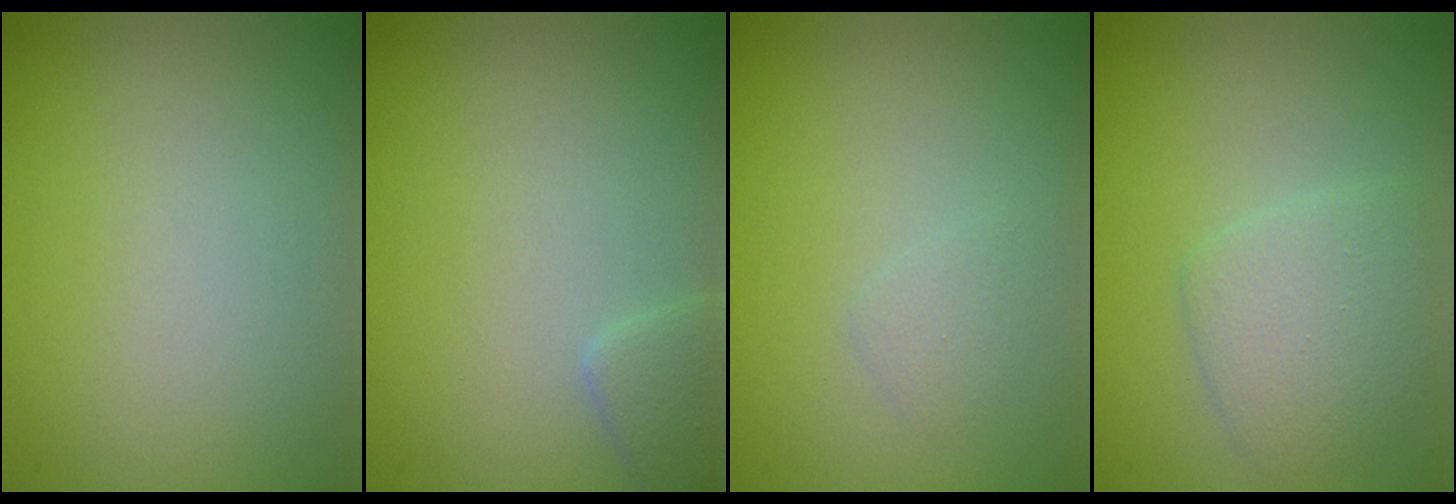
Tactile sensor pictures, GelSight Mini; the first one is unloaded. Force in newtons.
{"total": 1.6, "press": 1.6, "slide": 0.1}
{"total": 0.9, "press": 0.9, "slide": 0.0}
{"total": 3.0, "press": 3.0, "slide": 0.1}